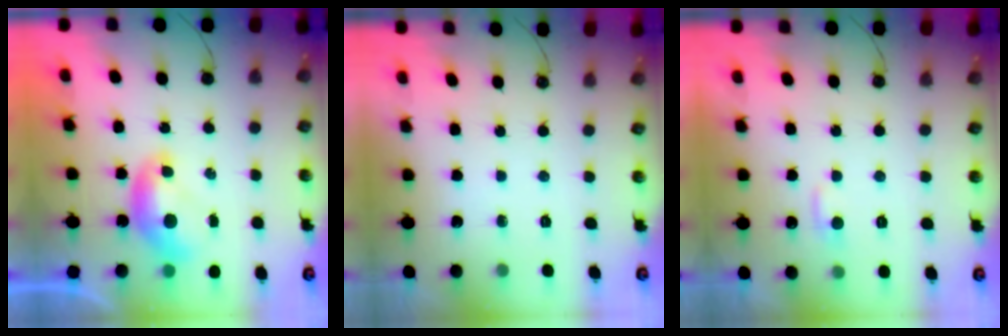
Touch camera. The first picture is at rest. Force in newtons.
{"total": 0.0}
{"total": 2.9, "press": 2.9, "slide": 0.4}